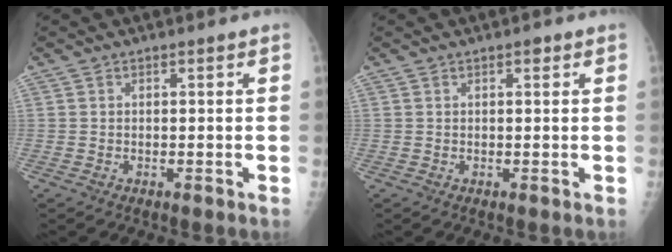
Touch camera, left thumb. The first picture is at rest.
{"total": 1.2, "force": [0.7, 0.5, 0.8], "torque": [-0.006, -0.001, 0.008]}